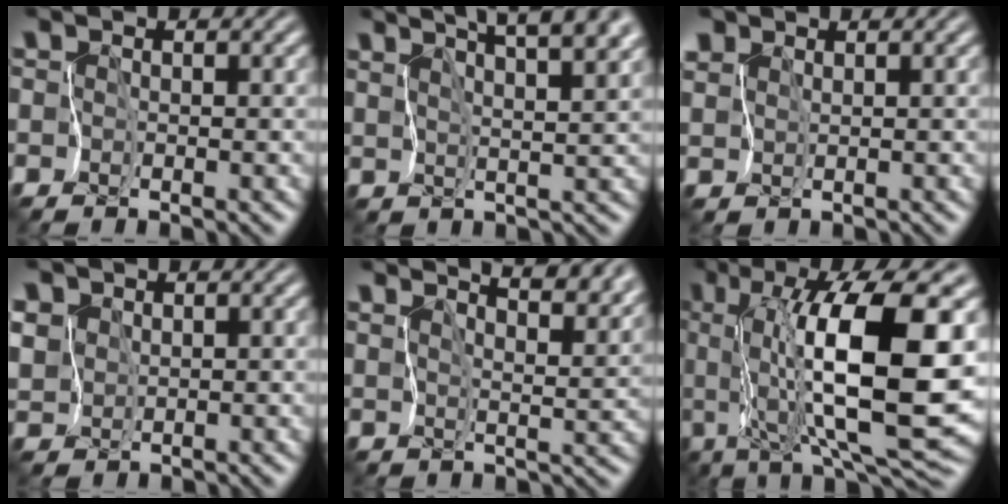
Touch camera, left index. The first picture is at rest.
{"total": 8.7, "force": [6.8, 1.8, 5.2], "torque": [-0.074, 0.010, 0.103]}
{"total": 2.7, "force": [2.6, 0.9, 0.3], "torque": [-0.037, -0.006, 0.057]}
{"total": 5.7, "force": [3.3, 4.3, 1.8], "torque": [-0.066, 0.012, 0.050]}
{"total": 7.7, "force": [6.7, 1.4, 3.3], "torque": [-0.048, -0.008, 0.098]}
{"total": 10.5, "force": [1.6, 1.0, 10.3], "torque": [-0.169, -0.019, 0.047]}